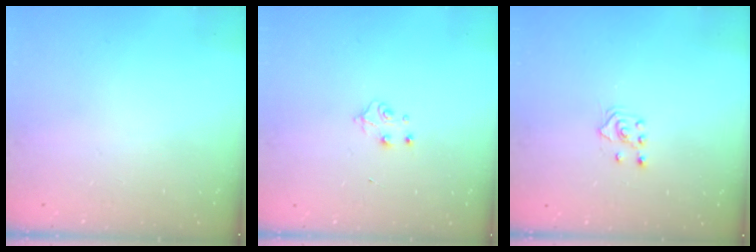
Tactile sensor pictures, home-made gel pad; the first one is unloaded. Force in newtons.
{"total": 4.4, "press": 4.4, "slide": 0.7}
{"total": 3.2, "press": 3.1, "slide": 0.9}